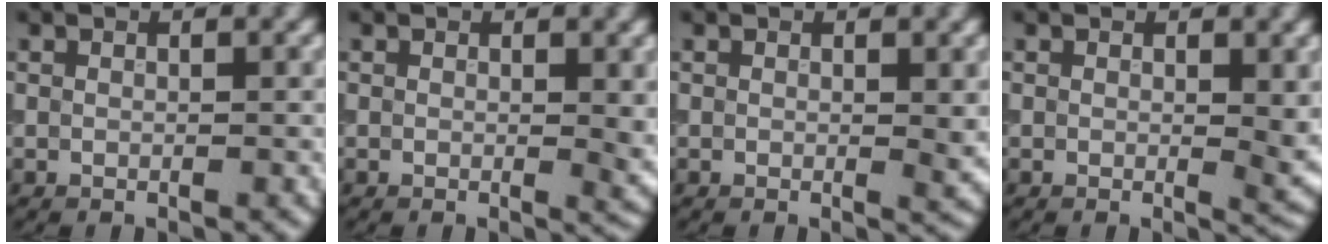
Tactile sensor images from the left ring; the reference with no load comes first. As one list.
[{"total": 1.6, "force": [0.2, 0.6, 1.5], "torque": [-0.014, -0.006, 0.003]}, {"total": 1.1, "force": [0.2, 0.3, 1.1], "torque": [-0.010, -0.005, 0.002]}, {"total": 2.0, "force": [0.3, 0.8, 1.8], "torque": [-0.018, -0.007, 0.005]}]